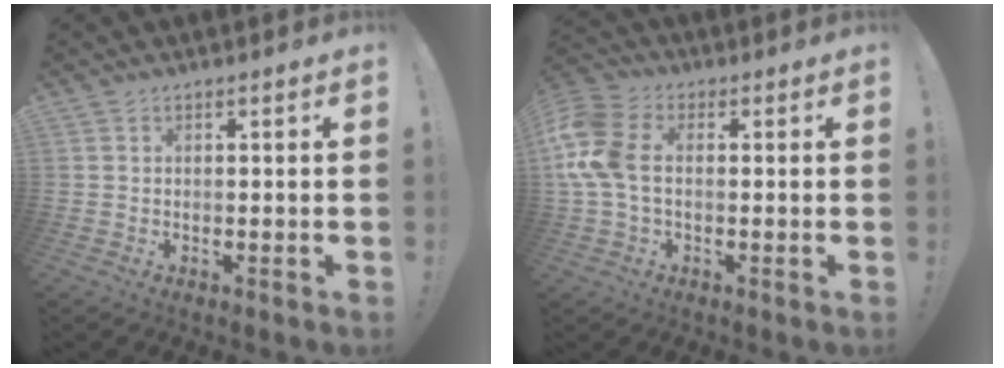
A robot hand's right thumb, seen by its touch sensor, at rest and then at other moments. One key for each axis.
{"total": 12.6, "fx": 0.7, "fy": 8.1, "fz": 9.6, "tx": -0.209, "ty": 0.004, "tz": 0.015}